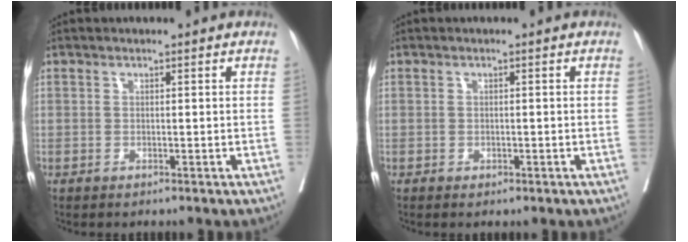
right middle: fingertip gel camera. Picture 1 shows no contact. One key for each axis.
{"total": 0.8, "fx": -0.4, "fy": 0.5, "fz": 0.5, "tx": -0.009, "ty": 0.000, "tz": -0.003}